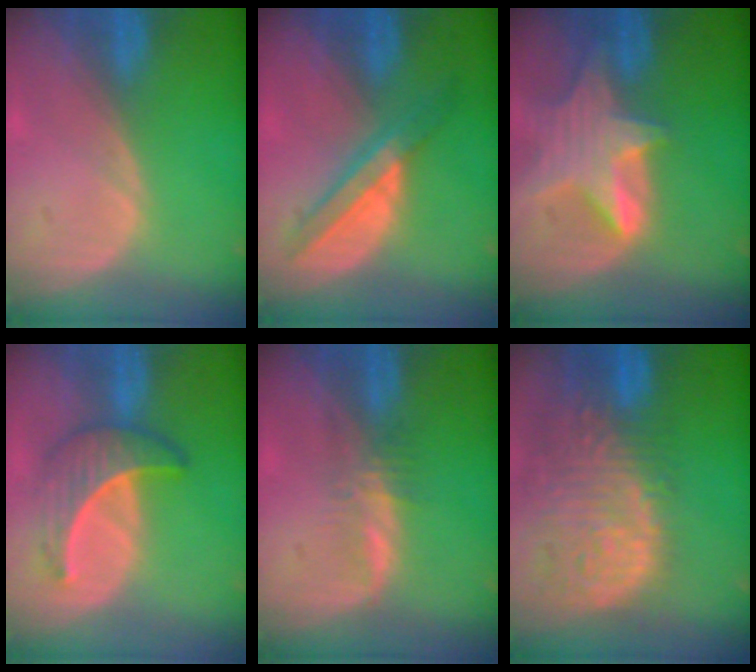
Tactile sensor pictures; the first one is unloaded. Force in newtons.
{"total": 5.7, "press": 5.6, "slide": 1.3}
{"total": 8.4, "press": 7.5, "slide": 3.9}
{"total": 6.8, "press": 6.1, "slide": 3.0}
{"total": 2.8, "press": 2.7, "slide": 0.5}
{"total": 14.6, "press": 12.0, "slide": 8.2}